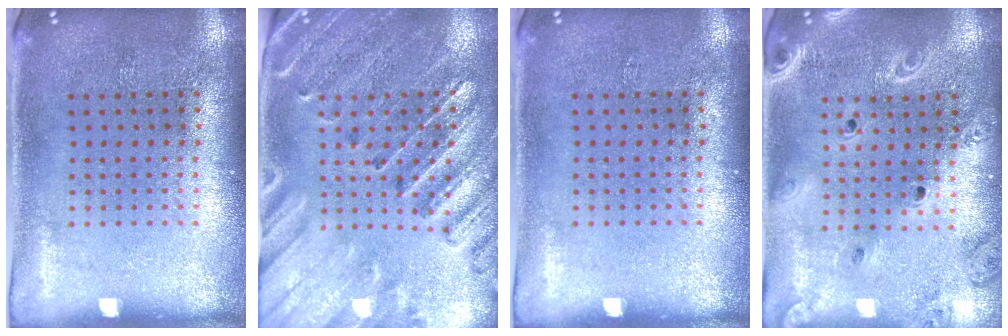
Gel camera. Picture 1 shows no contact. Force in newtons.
{"total": 2.9, "press": 2.7, "slide": 0.9}
{"total": 0.0}
{"total": 2.0, "press": 1.8, "slide": 0.9}